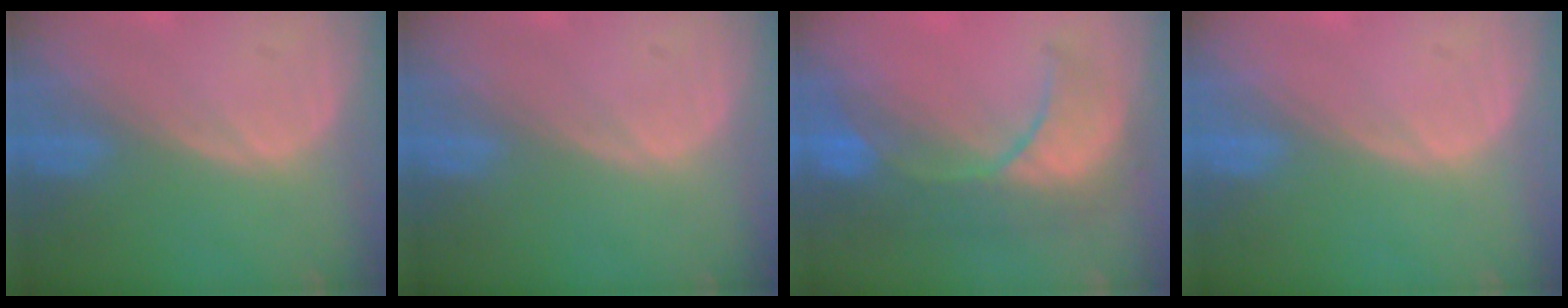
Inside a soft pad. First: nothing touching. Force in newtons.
{"total": 0.0}
{"total": 10.0, "press": 9.1, "slide": 4.2}
{"total": 0.0}